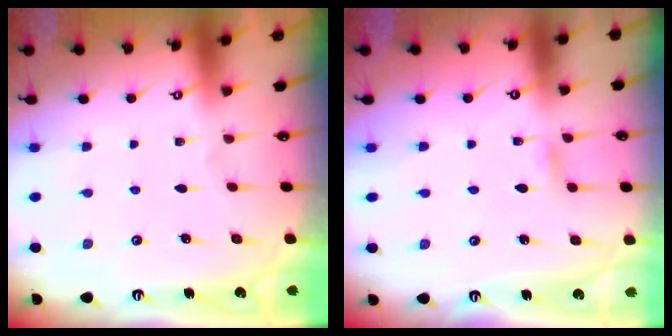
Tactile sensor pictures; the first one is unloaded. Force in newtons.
{"total": 2.7, "press": 2.7, "slide": 0.2}